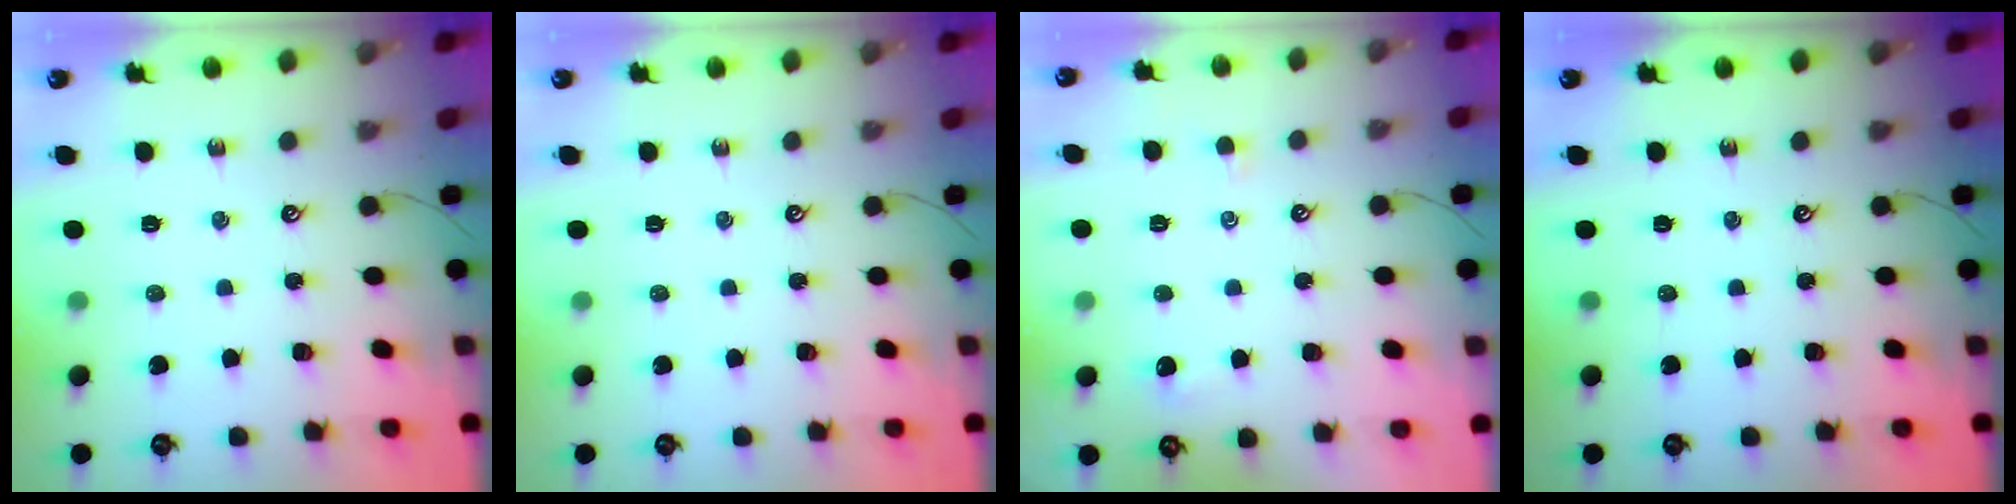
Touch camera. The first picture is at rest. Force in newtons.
{"total": 0.0}
{"total": 1.8, "press": 1.7, "slide": 0.4}
{"total": 0.0}